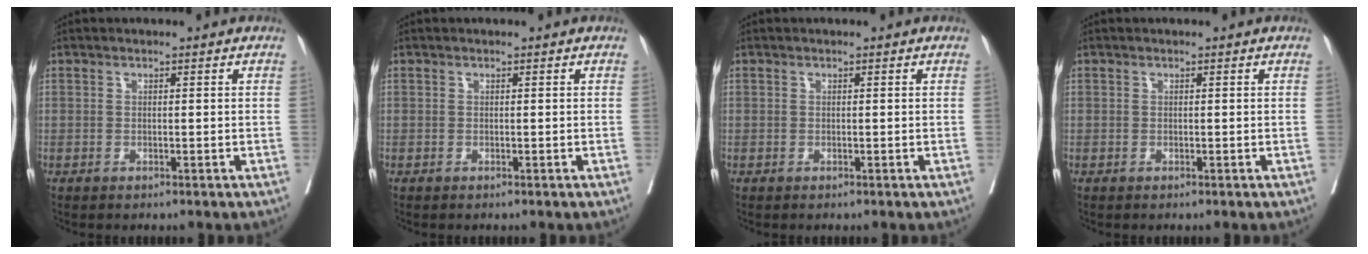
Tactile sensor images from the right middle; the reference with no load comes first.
{"total": 0.0}
{"total": 0.0}
{"total": 0.0}